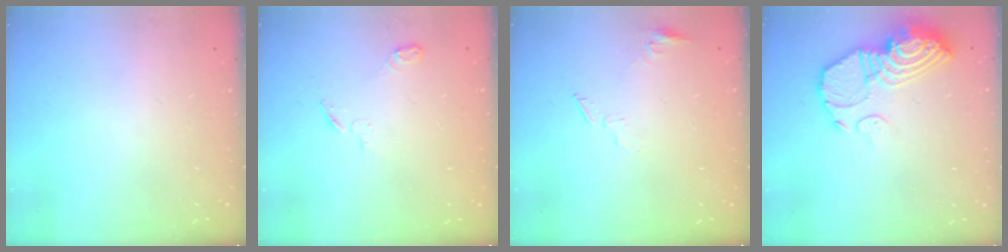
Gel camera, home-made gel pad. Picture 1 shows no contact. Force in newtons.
{"total": 3.6, "press": 3.5, "slide": 0.9}
{"total": 5.5, "press": 5.4, "slide": 0.5}
{"total": 13.9, "press": 13.8, "slide": 1.3}